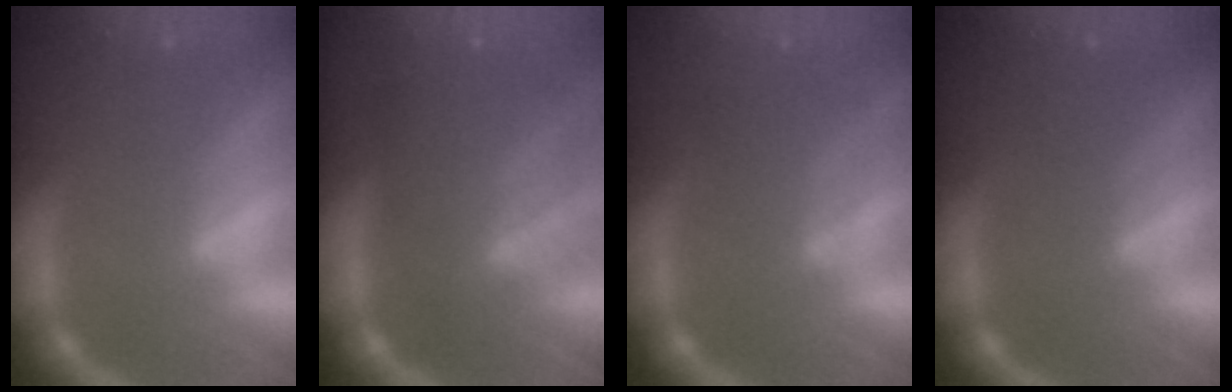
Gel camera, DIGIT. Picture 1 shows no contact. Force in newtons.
{"total": 7.1}
{"total": 3.0}
{"total": 2.0}